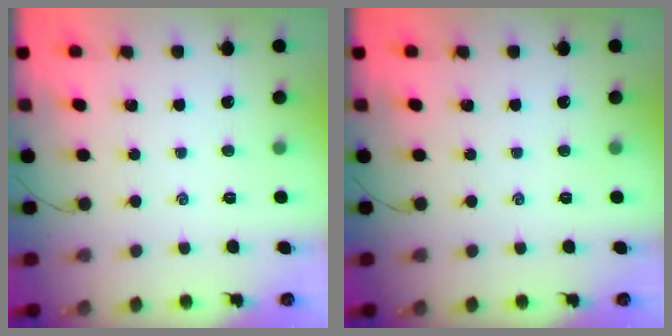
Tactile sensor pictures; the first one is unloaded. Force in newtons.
{"total": 0.0}